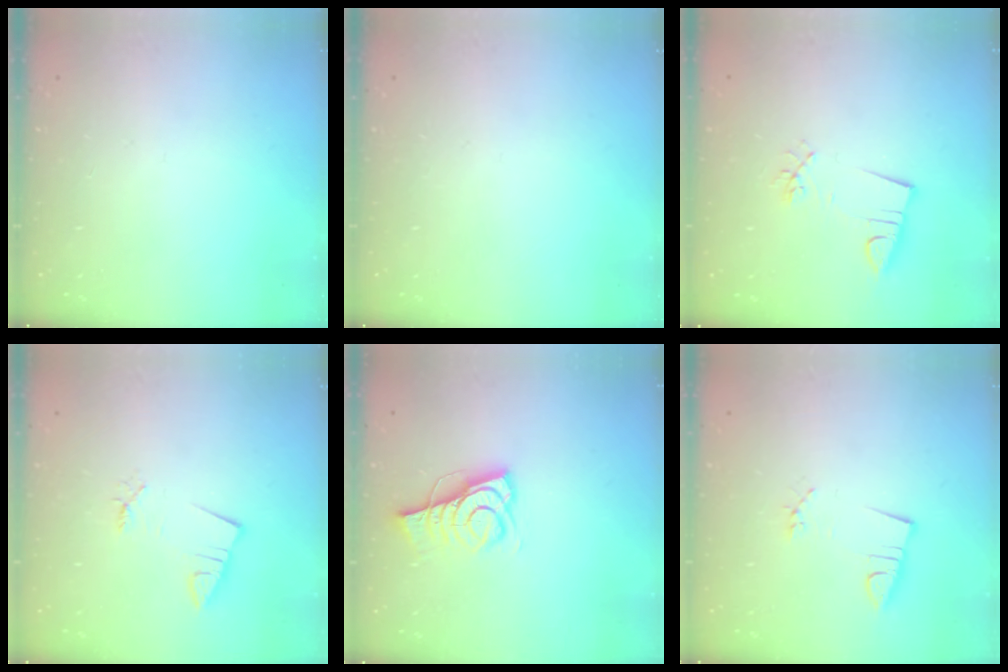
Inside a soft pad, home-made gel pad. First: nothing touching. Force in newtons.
{"total": 0.0}
{"total": 3.5, "press": 2.2, "slide": 2.8}
{"total": 1.8, "press": 1.8, "slide": 0.1}
{"total": 9.7, "press": 9.5, "slide": 1.8}
{"total": 3.0, "press": 1.6, "slide": 2.5}